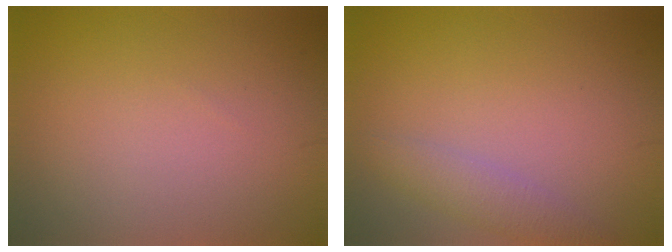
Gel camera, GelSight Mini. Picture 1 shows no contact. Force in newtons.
{"total": 2.3, "press": 2.3, "slide": 0.1}